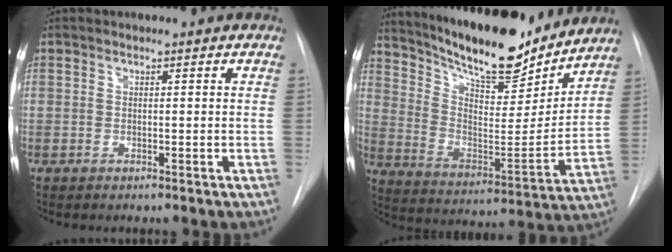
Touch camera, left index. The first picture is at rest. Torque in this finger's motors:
{"motor_torque": [0.45, -0.51, 0.72, 0.16]}